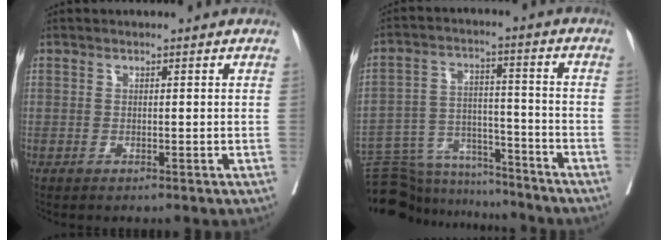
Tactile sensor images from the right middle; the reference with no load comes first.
{"total": 17.8, "force": [-16.8, 4.0, 4.6], "torque": [-0.104, 0.013, -0.260]}